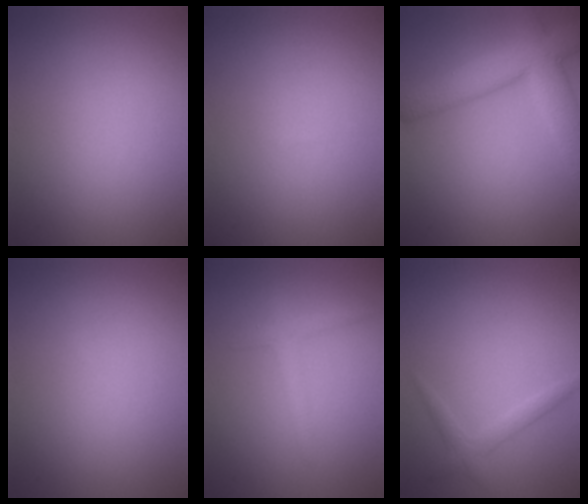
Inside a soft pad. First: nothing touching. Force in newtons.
{"total": 0.0}
{"total": 7.1, "press": 7.1, "slide": 0.3}
{"total": 0.0}
{"total": 1.6, "press": 1.6, "slide": 0.1}
{"total": 1.6, "press": 1.6, "slide": 0.1}